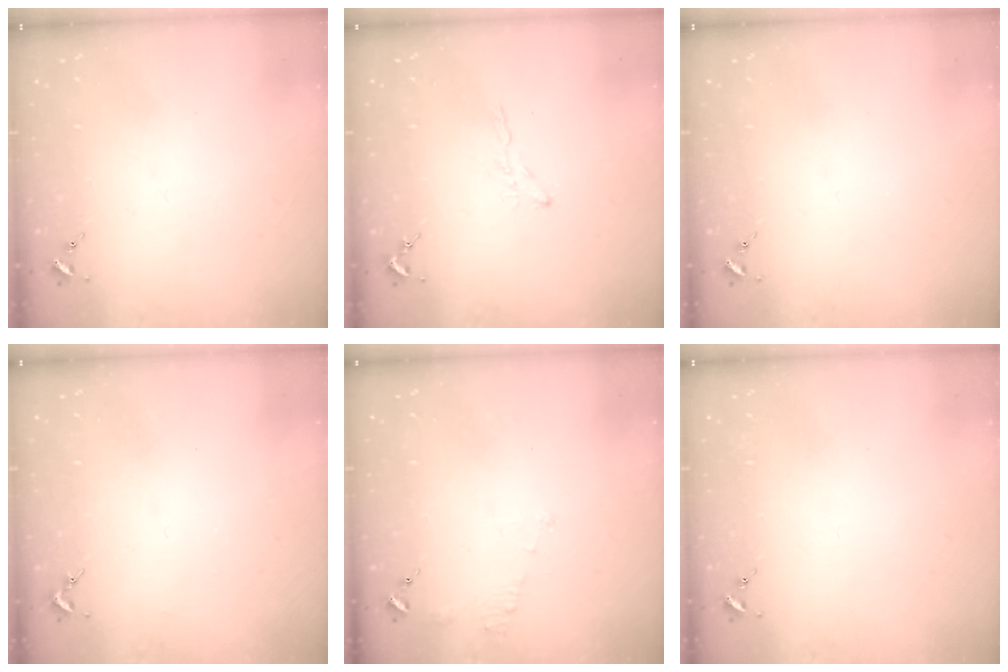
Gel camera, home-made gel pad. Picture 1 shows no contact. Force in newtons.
{"total": 3.4, "press": 3.4, "slide": 0.4}
{"total": 0.0}
{"total": 1.3, "press": 1.3, "slide": 0.1}
{"total": 6.8, "press": 6.8, "slide": 0.6}
{"total": 0.0}